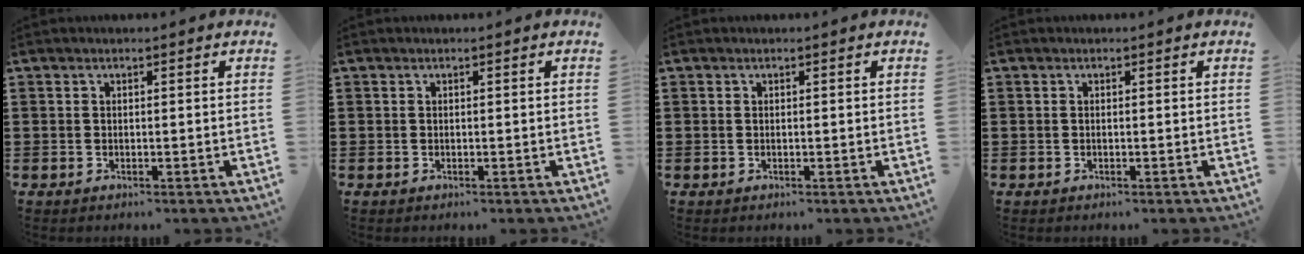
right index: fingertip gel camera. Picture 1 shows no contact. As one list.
[{"total": 0.0}, {"total": 0.0}, {"total": 0.0}]